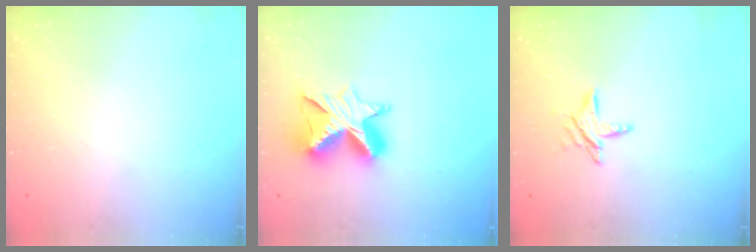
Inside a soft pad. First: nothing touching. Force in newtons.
{"total": 11.7, "press": 11.7, "slide": 0.8}
{"total": 6.0, "press": 6.0, "slide": 0.5}